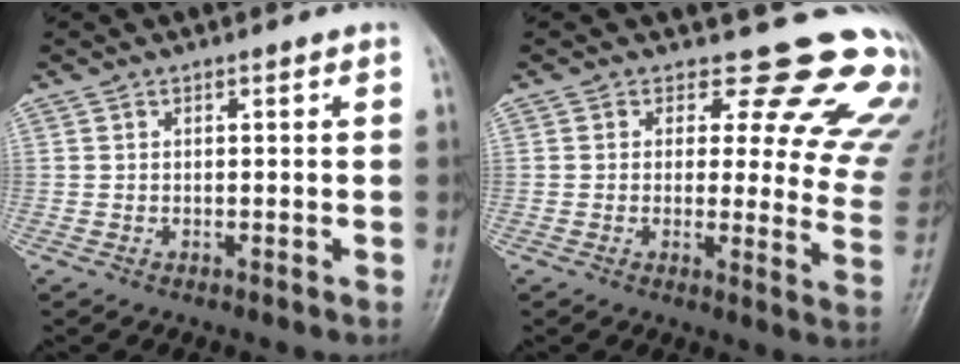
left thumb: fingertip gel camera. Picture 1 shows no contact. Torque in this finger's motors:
{"motor_torque": [0.37, 0.45, 0.16, -0.39, 0.09]}